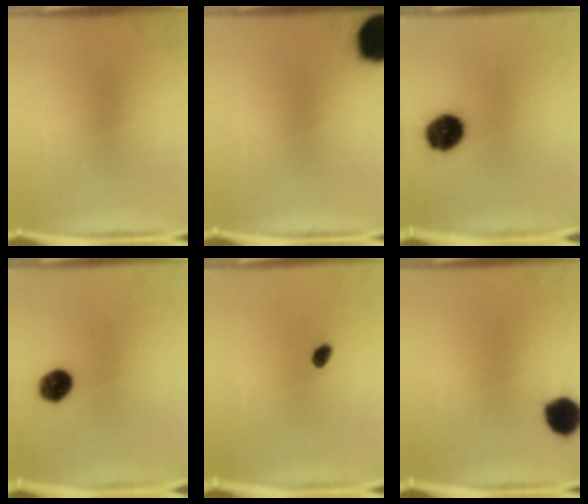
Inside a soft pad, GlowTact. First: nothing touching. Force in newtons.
{"total": 17.5}
{"total": 11.4}
{"total": 7.7}
{"total": 2.2}
{"total": 7.3}